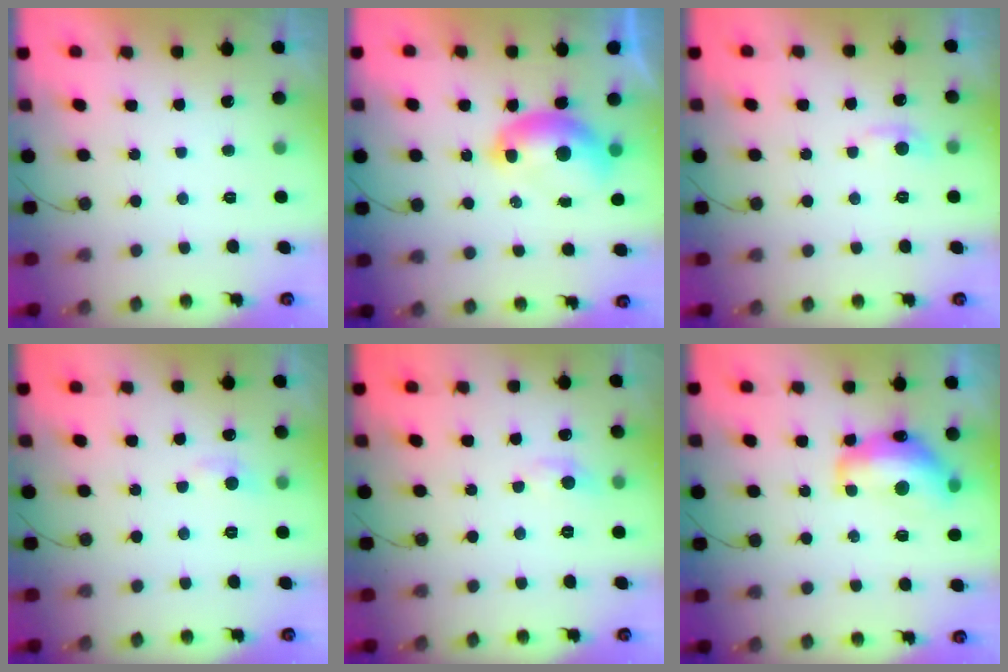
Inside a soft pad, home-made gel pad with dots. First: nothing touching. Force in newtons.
{"total": 9.2, "press": 9.2, "slide": 1.0}
{"total": 5.5, "press": 5.5, "slide": 0.5}
{"total": 5.6, "press": 5.5, "slide": 0.7}
{"total": 2.8, "press": 2.8, "slide": 0.4}
{"total": 14.5, "press": 14.4, "slide": 1.1}